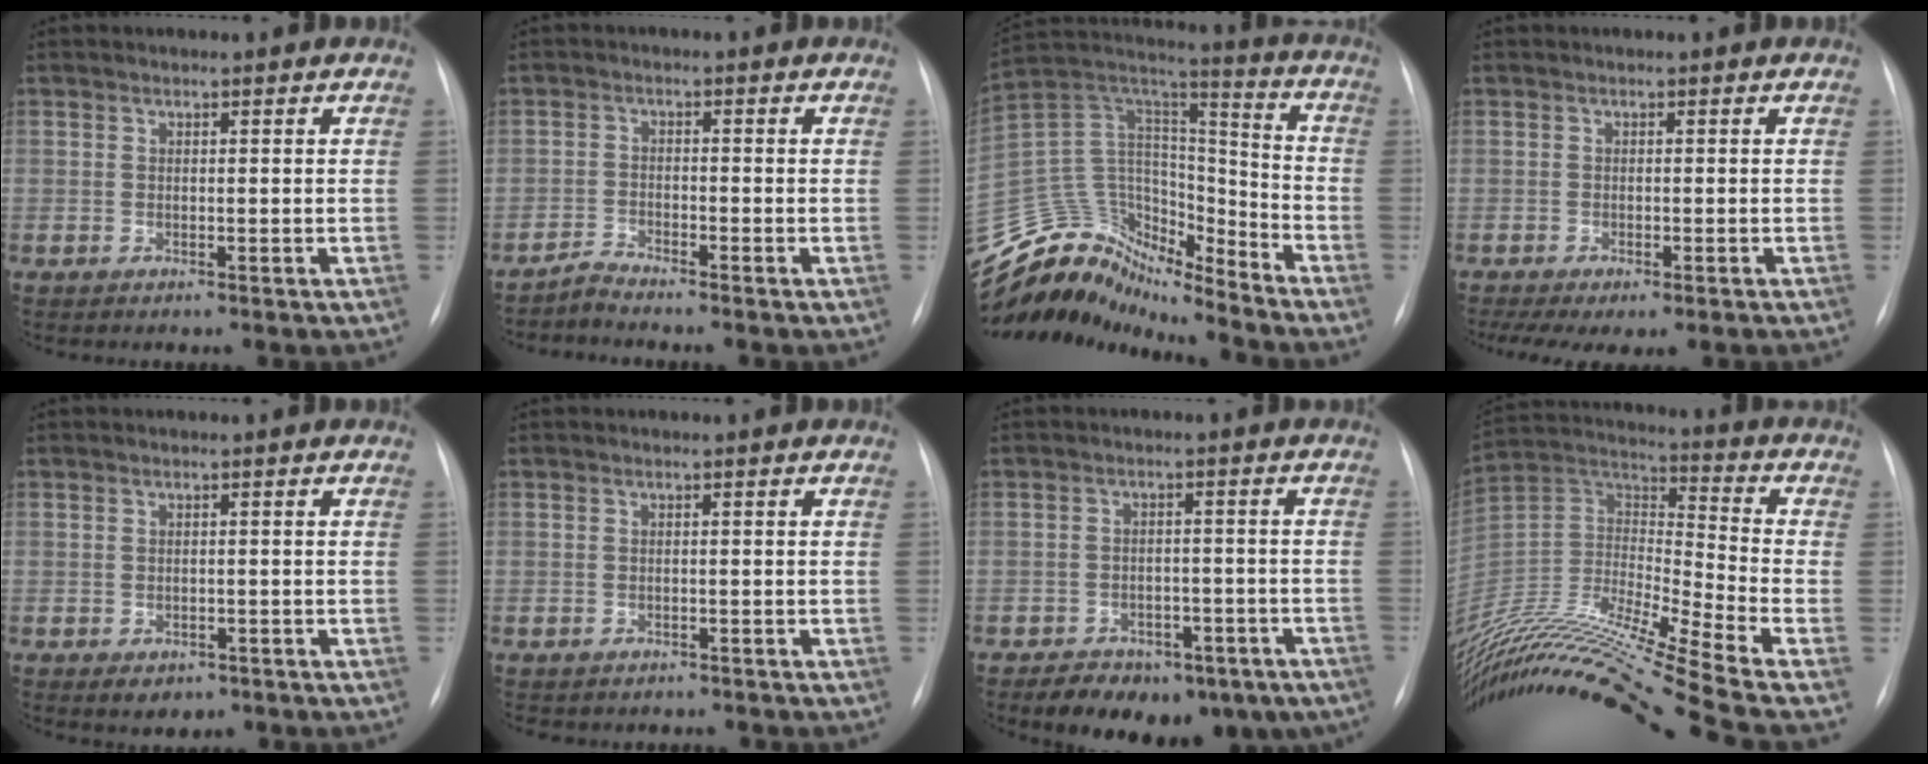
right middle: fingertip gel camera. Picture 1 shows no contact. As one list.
[{"total": 2.2, "force": [-2.1, -0.6, -0.2], "torque": [-0.003, -0.016, -0.044]}, {"total": 14.4, "force": [-13.6, 4.7, 0.6], "torque": [-0.014, 0.108, -0.242]}, {"total": 8.4, "force": [-6.2, 2.3, 5.0], "torque": [-0.081, -0.007, -0.089]}, {"total": 2.7, "force": [-1.5, 1.8, 1.3], "torque": [-0.015, -0.002, -0.008]}, {"total": 2.7, "force": [-2.3, 1.2, 0.5], "torque": [-0.016, -0.003, -0.025]}, {"total": 13.8, "force": [-9.3, 7.6, 6.9], "torque": [-0.094, 0.008, -0.119]}, {"total": 28.5, "force": [-23.8, -1.8, 15.5], "torque": [-0.321, -0.036, -0.420]}]